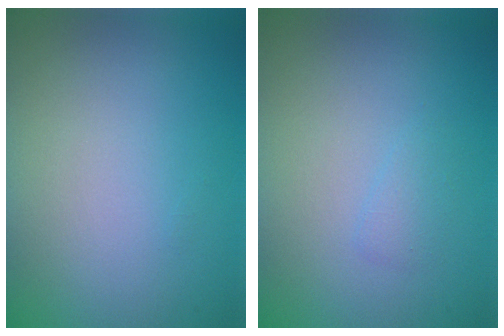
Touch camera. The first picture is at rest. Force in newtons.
{"total": 0.9, "press": 0.9, "slide": 0.1}